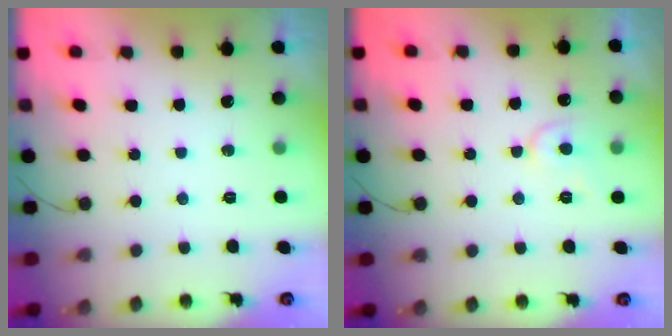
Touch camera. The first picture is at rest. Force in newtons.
{"total": 6.9, "press": 6.8, "slide": 0.7}